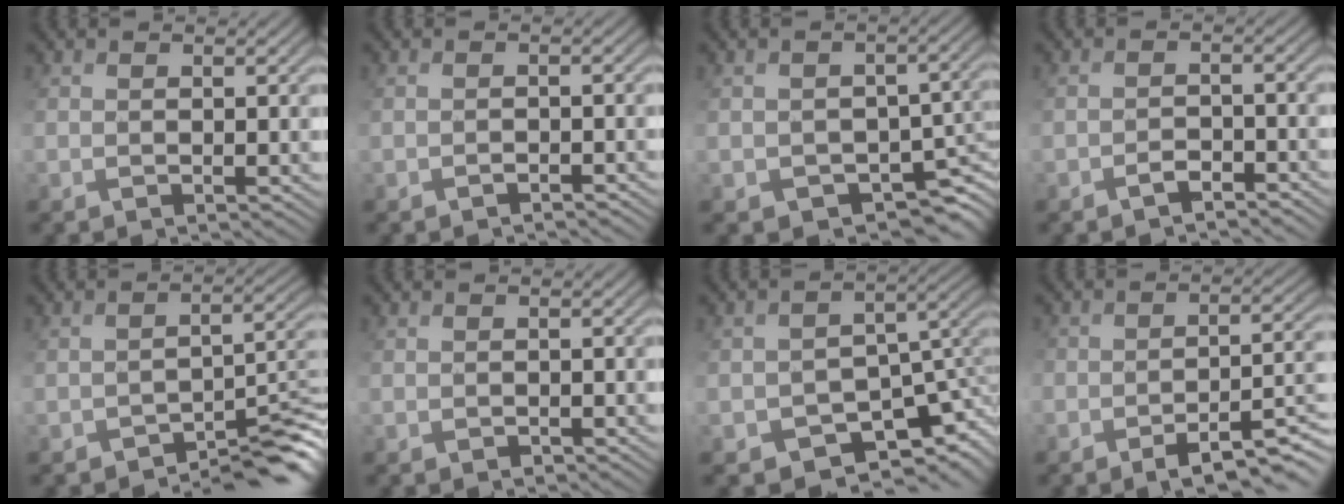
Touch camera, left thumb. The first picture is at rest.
{"total": 1.2, "force": [-1.2, 0.0, 0.2], "torque": [0.006, 0.001, -0.018]}
{"total": 6.0, "force": [-2.4, 4.6, 3.1], "torque": [-0.043, -0.027, -0.029]}
{"total": 1.9, "force": [-1.7, 0.4, 0.7], "torque": [-0.002, 0.007, -0.030]}
{"total": 5.4, "force": [-4.2, 1.7, 2.8], "torque": [-0.017, -0.005, -0.067]}
{"total": 0.6, "force": [-0.5, 0.3, 0.0], "torque": [0.005, -0.002, -0.011]}
{"total": 9.8, "force": [-5.6, 6.6, 4.5], "torque": [-0.072, -0.029, -0.063]}
{"total": 7.4, "force": [-5.0, 2.6, 4.8], "torque": [-0.060, -0.005, -0.078]}